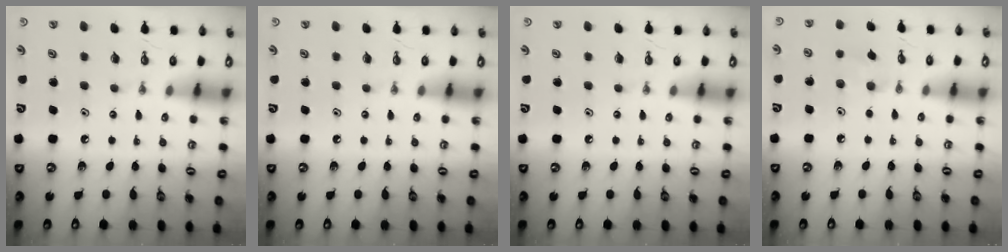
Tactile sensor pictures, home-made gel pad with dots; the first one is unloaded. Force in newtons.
{"total": 0.0}
{"total": 0.0}
{"total": 5.8, "press": 5.7, "slide": 0.8}